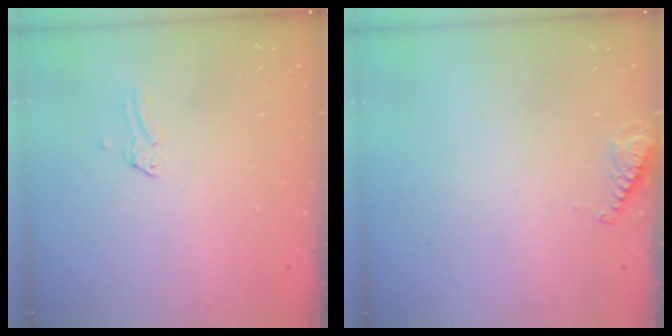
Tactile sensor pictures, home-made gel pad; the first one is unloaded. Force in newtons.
{"total": 8.5, "press": 8.5, "slide": 0.6}